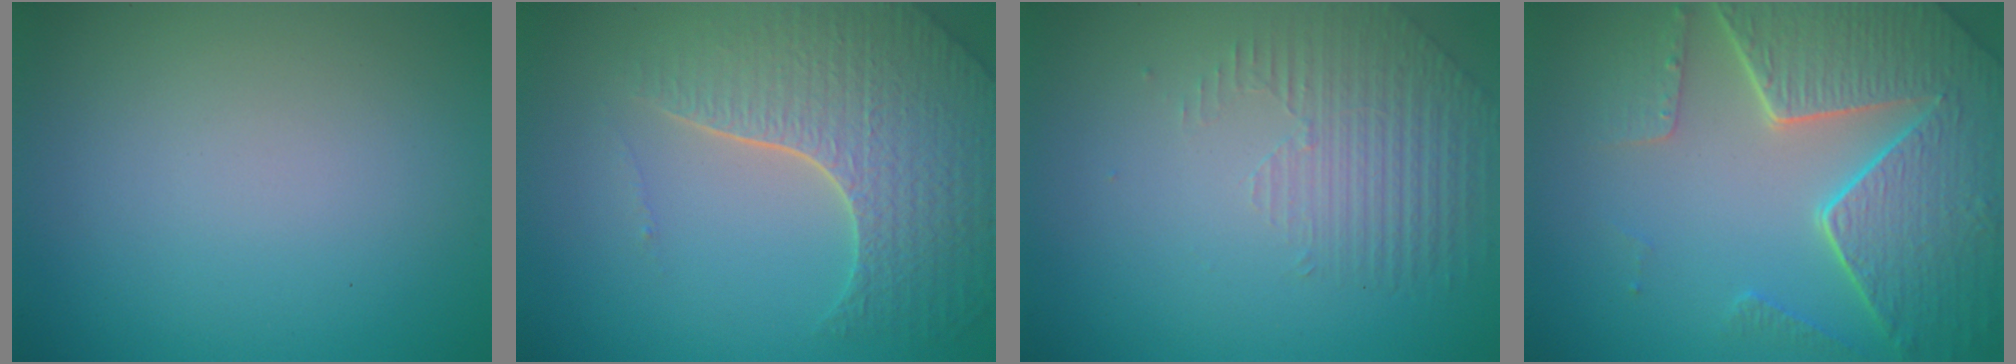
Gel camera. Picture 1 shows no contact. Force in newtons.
{"total": 7.0, "press": 5.2, "slide": 4.6}
{"total": 1.5, "press": 0.9, "slide": 1.2}
{"total": 8.4, "press": 6.1, "slide": 5.8}